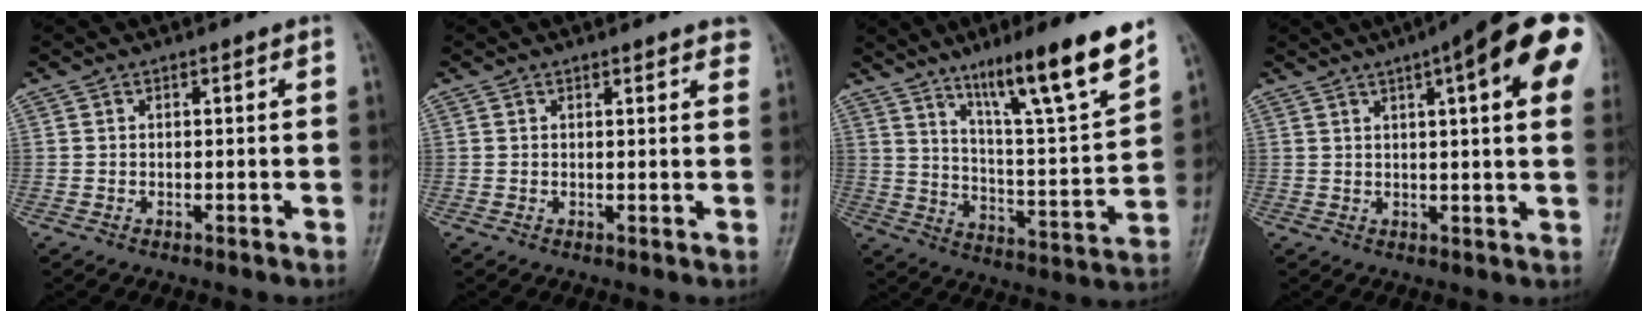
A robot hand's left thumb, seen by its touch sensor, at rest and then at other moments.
{"total": 2.9, "force": [2.4, 0.9, 1.3], "torque": [0.001, -0.005, 0.021]}
{"total": 18.6, "force": [12.5, 1.7, 13.8], "torque": [-0.196, -0.065, 0.204]}
{"total": 19.7, "force": [7.8, 4.4, 17.5], "torque": [-0.230, 0.010, 0.097]}